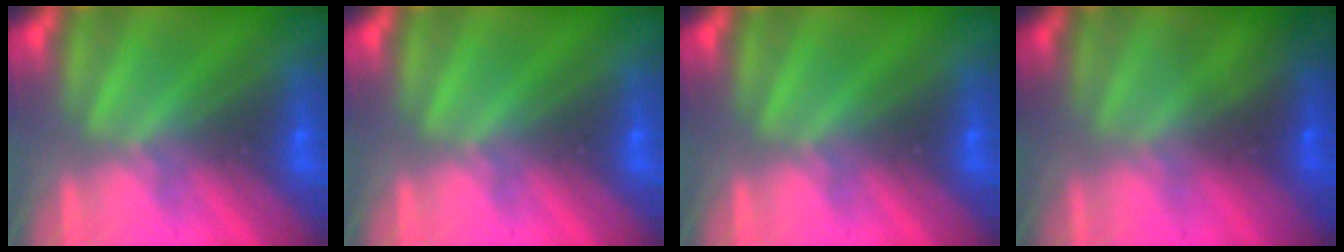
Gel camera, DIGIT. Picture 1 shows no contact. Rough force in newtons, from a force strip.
{"total": 0.0}
{"total": 0.0}
{"total": 1.2}